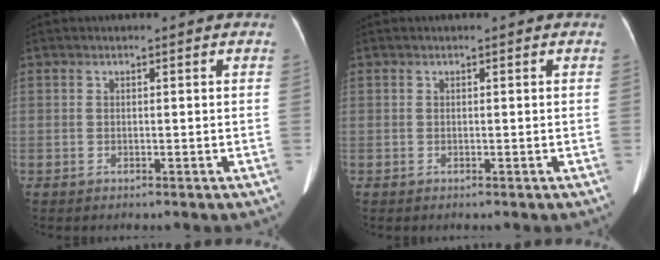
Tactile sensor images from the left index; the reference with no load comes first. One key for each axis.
{"total": 0.0}